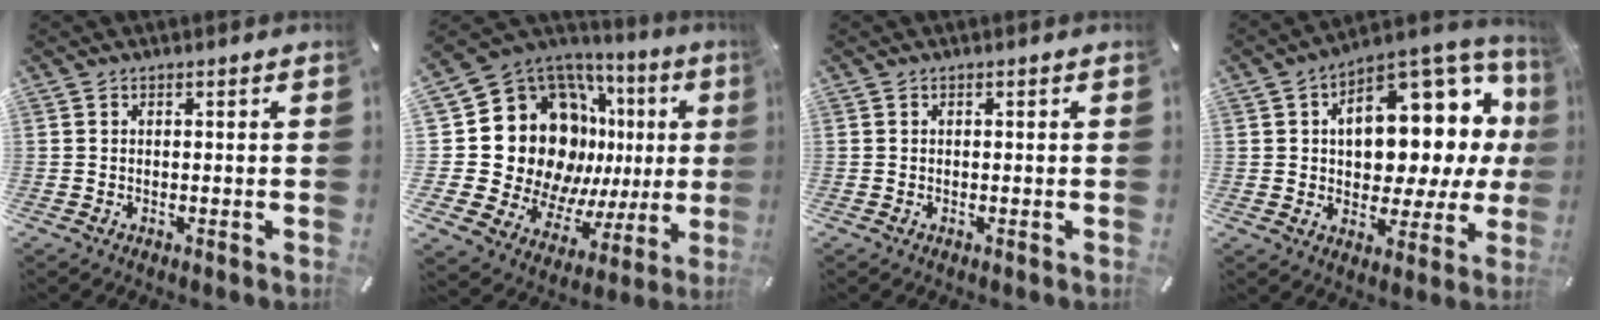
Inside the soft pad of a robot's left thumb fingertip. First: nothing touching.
{"total": 27.8, "force": [5.8, 20.1, 18.2], "torque": [-0.293, -0.078, 0.160]}
{"total": 0.0}
{"total": 16.7, "force": [5.5, 10.1, 12.2], "torque": [-0.151, -0.062, 0.084]}